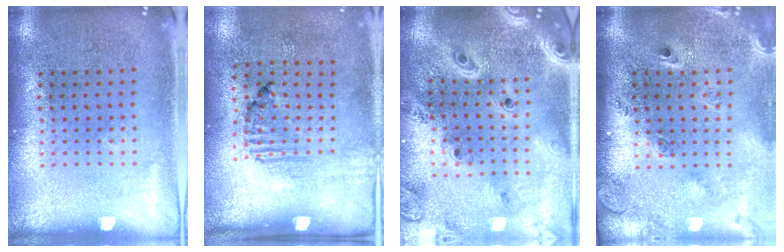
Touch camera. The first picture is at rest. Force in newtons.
{"total": 1.7, "press": 1.0, "slide": 1.4}
{"total": 3.6, "press": 2.9, "slide": 2.2}
{"total": 2.7, "press": 2.0, "slide": 1.8}